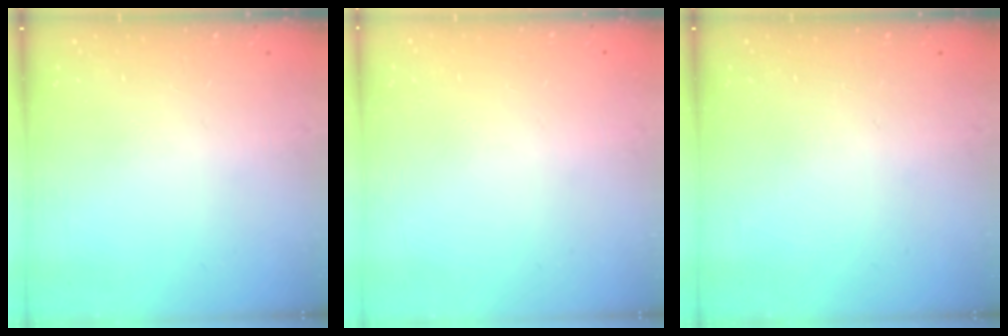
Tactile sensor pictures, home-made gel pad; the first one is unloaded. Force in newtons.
{"total": 0.0}
{"total": 0.0}